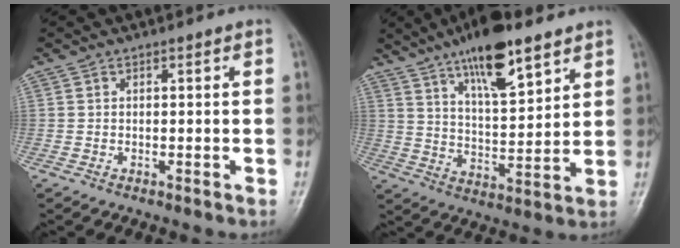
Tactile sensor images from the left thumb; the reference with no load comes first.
{"total": 14.8, "force": [9.6, 4.5, 10.4], "torque": [-0.150, -0.048, 0.164]}